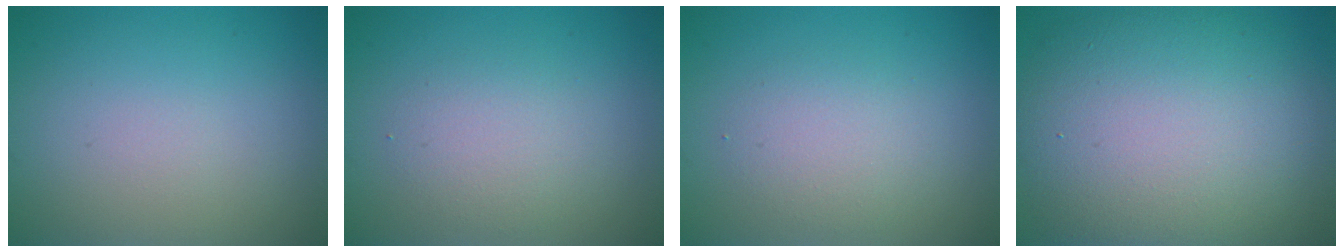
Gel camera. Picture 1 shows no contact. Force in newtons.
{"total": 2.4, "press": 2.4, "slide": 0.2}
{"total": 2.5, "press": 2.5, "slide": 0.1}
{"total": 12.9, "press": 12.9, "slide": 0.9}